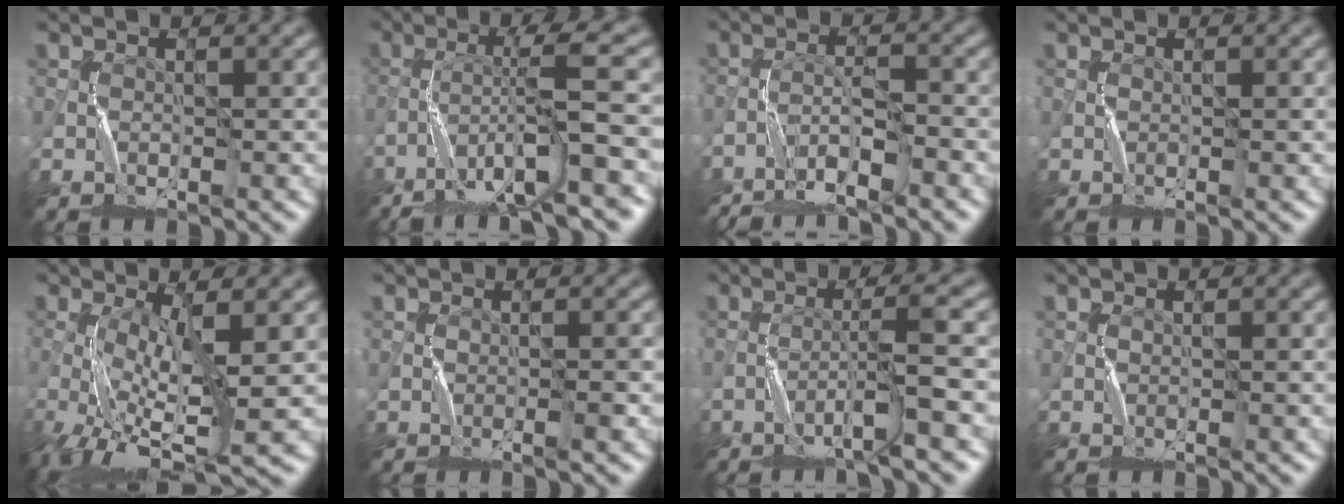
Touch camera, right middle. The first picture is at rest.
{"total": 9.6, "force": [-5.3, 0.6, 8.0], "torque": [-0.135, 0.017, -0.087]}
{"total": 3.8, "force": [-3.3, 0.3, 2.0], "torque": [-0.040, 0.002, -0.064]}
{"total": 0.0}
{"total": 7.0, "force": [-1.9, 1.6, 6.6], "torque": [-0.133, -0.006, -0.040]}
{"total": 0.7, "force": [-0.2, -0.1, 0.6], "torque": [-0.010, 0.002, -0.003]}
{"total": 3.4, "force": [-1.5, -0.5, 3.0], "torque": [-0.049, 0.014, -0.041]}
{"total": 0.0}